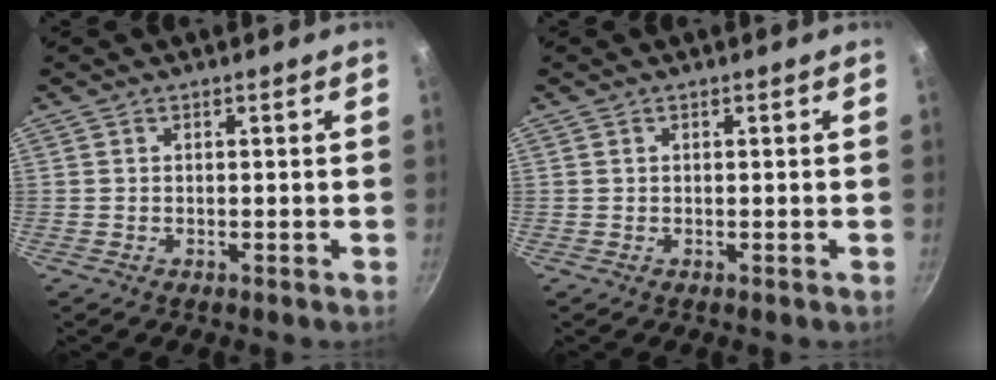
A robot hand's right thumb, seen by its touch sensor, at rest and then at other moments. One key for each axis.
{"total": 0.0}